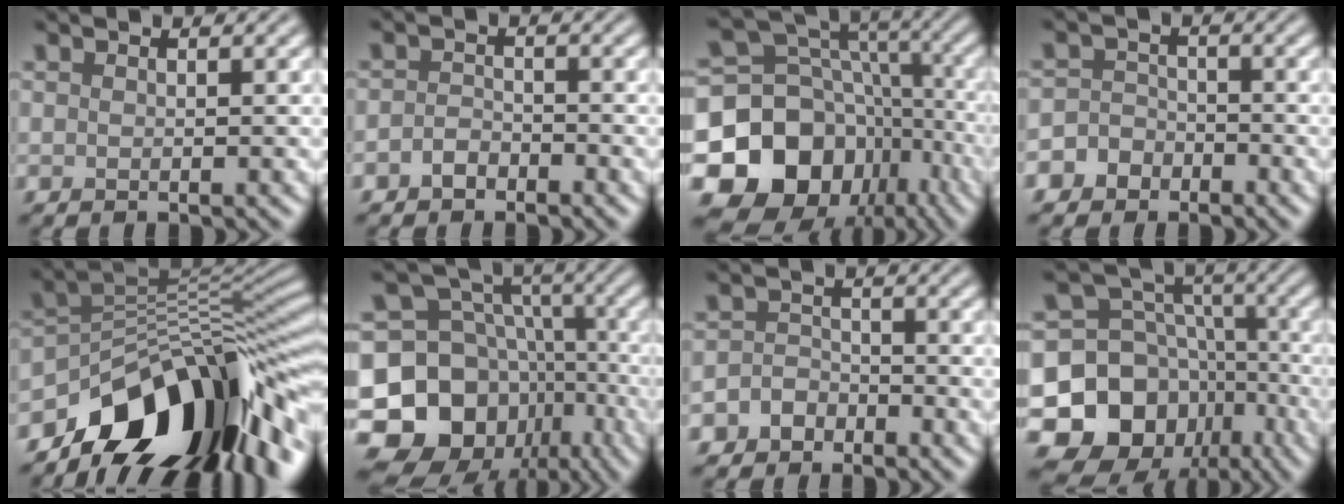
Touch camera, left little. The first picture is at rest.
{"total": 1.6, "force": [-1.1, 1.0, 0.7], "torque": [-0.011, 0.003, -0.024]}
{"total": 14.9, "force": [-6.2, 11.8, 6.6], "torque": [-0.136, 0.016, -0.112]}
{"total": 4.0, "force": [-2.6, 3.0, 0.5], "torque": [0.025, -0.002, -0.059]}
{"total": 13.3, "force": [-8.1, 6.1, 8.6], "torque": [-0.120, 0.016, -0.147]}
{"total": 15.4, "force": [-7.4, 12.0, 6.1], "torque": [-0.116, -0.005, -0.120]}
{"total": 3.1, "force": [-2.1, 2.2, 0.5], "torque": [0.019, 0.004, -0.050]}
{"total": 14.1, "force": [-7.2, 11.3, 4.5], "torque": [-0.090, -0.007, -0.127]}